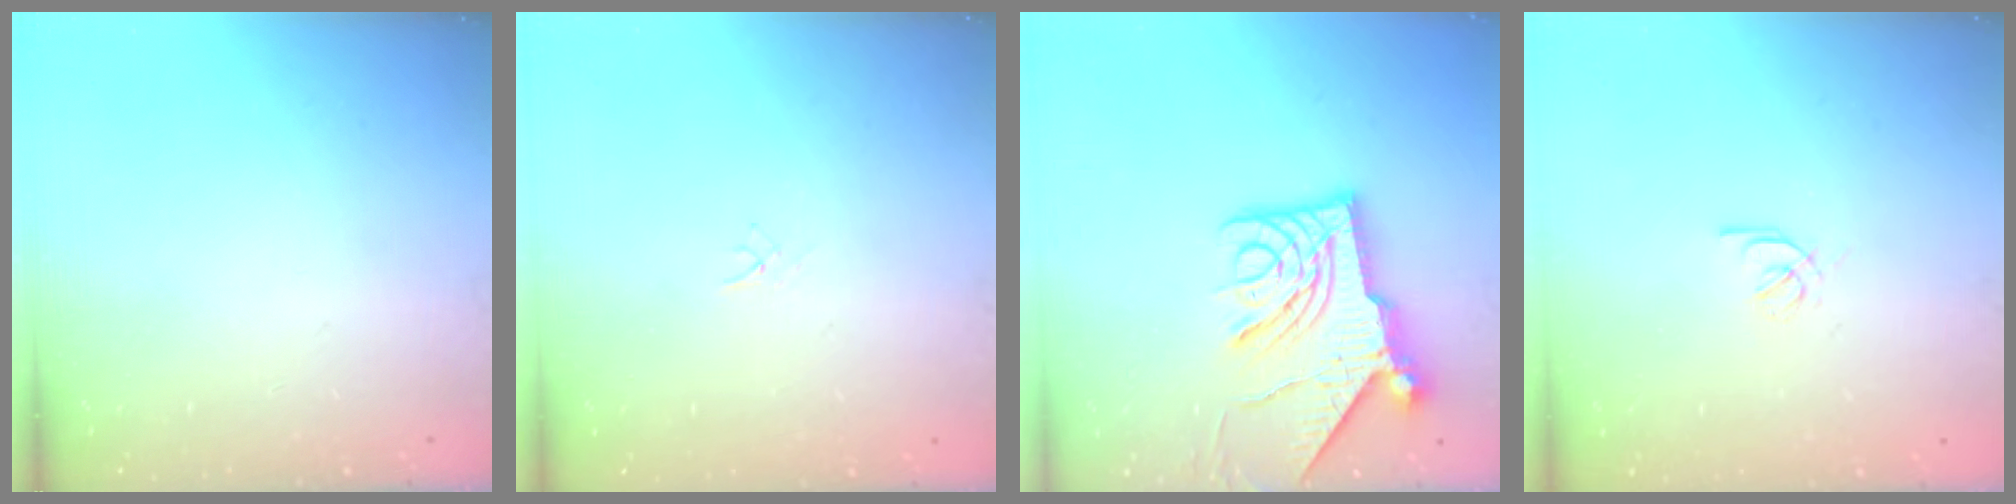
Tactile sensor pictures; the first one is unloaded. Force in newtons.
{"total": 2.0, "press": 2.0, "slide": 0.3}
{"total": 13.7, "press": 13.6, "slide": 1.5}
{"total": 2.2, "press": 2.1, "slide": 0.6}